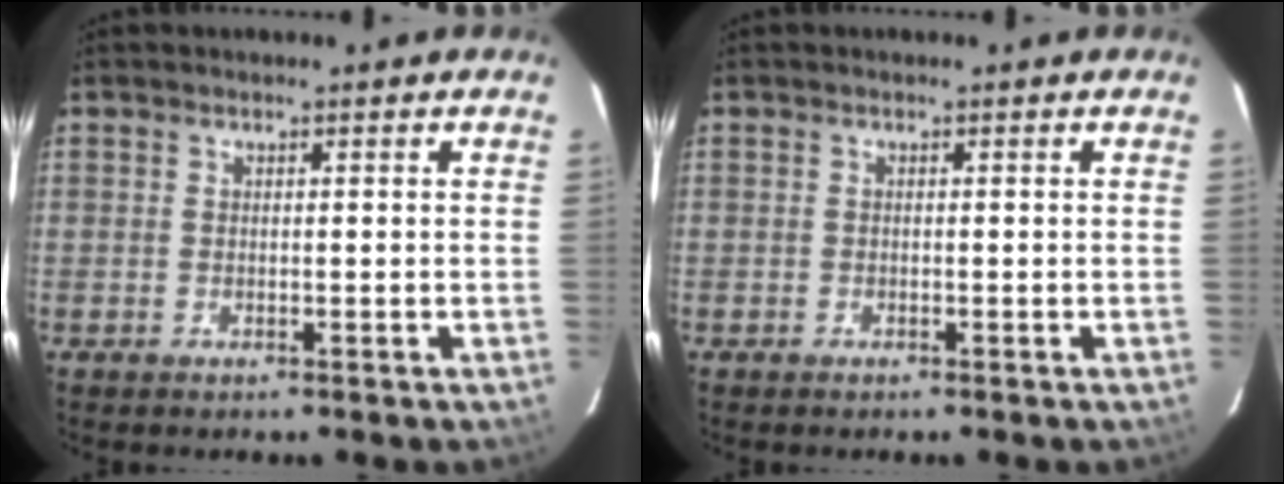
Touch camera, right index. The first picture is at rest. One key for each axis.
{"total": 0.0}